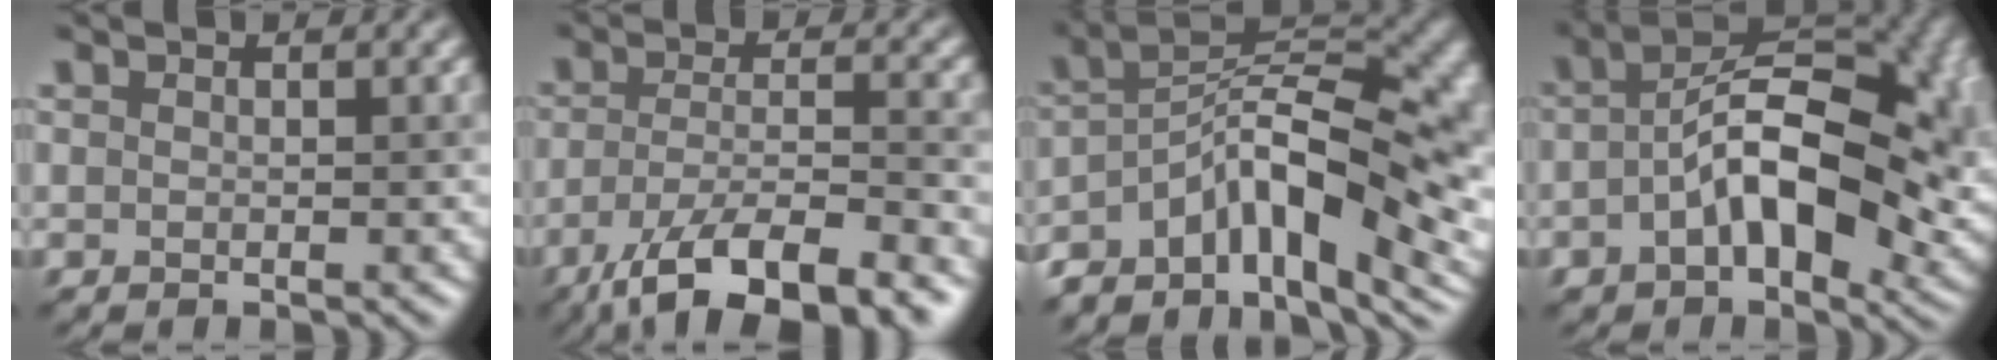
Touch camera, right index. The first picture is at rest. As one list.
[{"total": 9.4, "force": [-5.8, 2.8, 6.8], "torque": [-0.121, -0.007, -0.104]}, {"total": 13.0, "force": [-4.9, 5.2, 10.9], "torque": [-0.184, 0.013, -0.075]}, {"total": 13.2, "force": [-0.4, 7.1, 11.1], "torque": [-0.169, 0.013, -0.014]}]